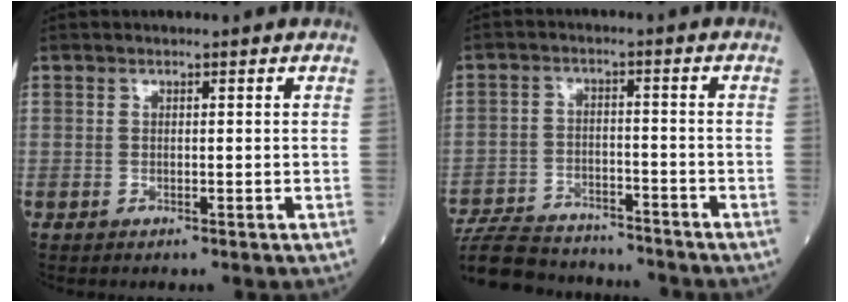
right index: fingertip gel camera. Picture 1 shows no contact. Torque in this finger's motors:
{"motor_torque": [-0.41, -0.36, -0.77, -0.21]}